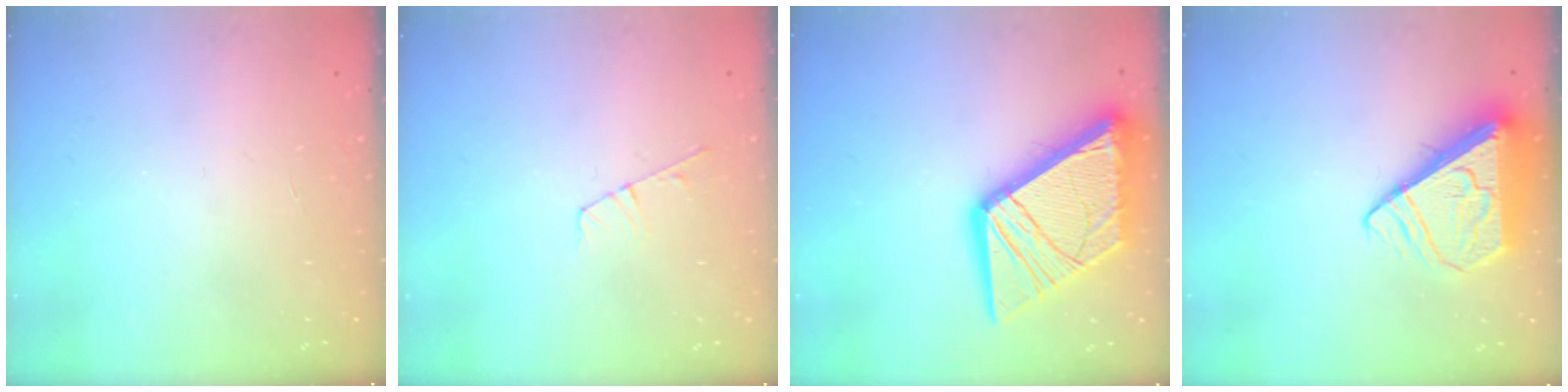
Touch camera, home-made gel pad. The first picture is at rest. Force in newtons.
{"total": 4.0, "press": 4.0, "slide": 0.4}
{"total": 24.9, "press": 24.8, "slide": 2.8}
{"total": 7.8, "press": 7.8, "slide": 0.9}